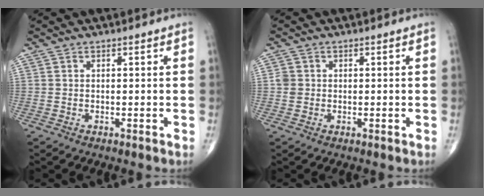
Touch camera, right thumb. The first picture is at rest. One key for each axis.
{"total": 1.8, "fx": 0.1, "fy": 1.7, "fz": 0.6, "tx": -0.003, "ty": 0.003, "tz": 0.002}